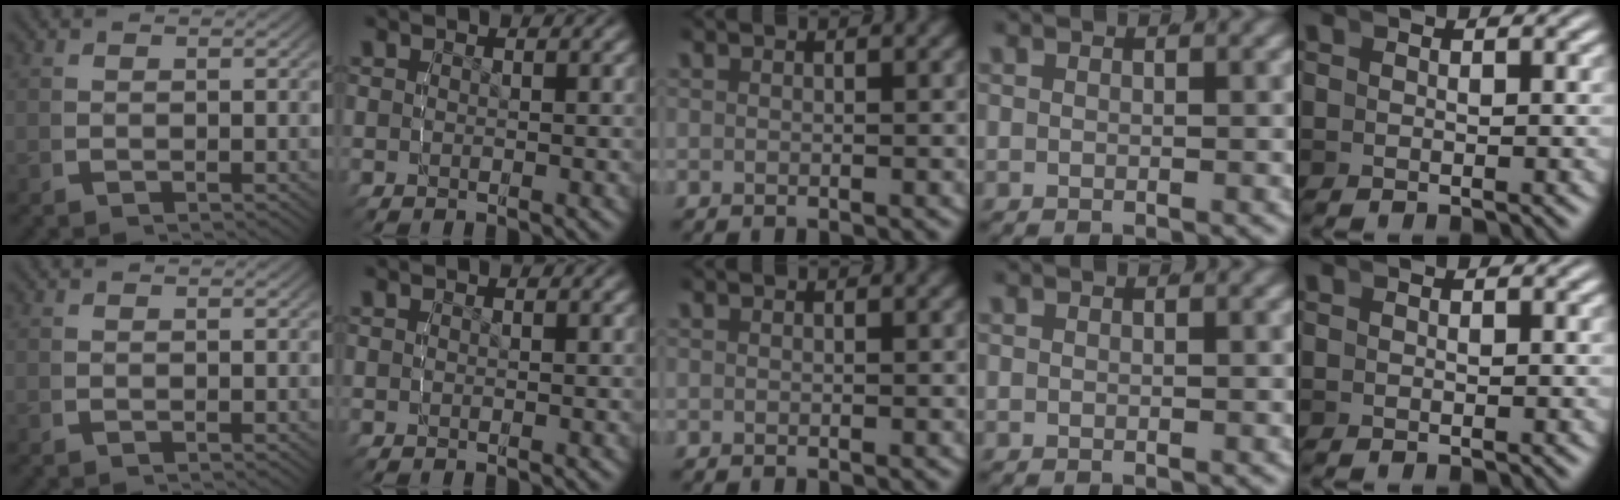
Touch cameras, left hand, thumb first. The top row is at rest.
{}